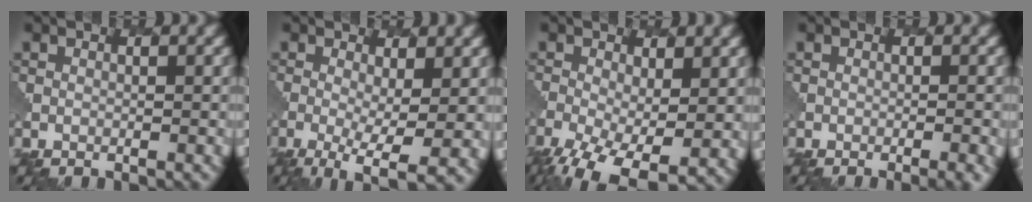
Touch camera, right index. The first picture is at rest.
{"total": 6.2, "force": [-1.4, 1.7, 5.8], "torque": [-0.104, -0.014, -0.018]}
{"total": 8.0, "force": [-3.1, 3.6, 6.5], "torque": [-0.136, -0.031, -0.050]}
{"total": 2.7, "force": [-0.9, 0.9, 2.4], "torque": [-0.017, 0.011, -0.007]}